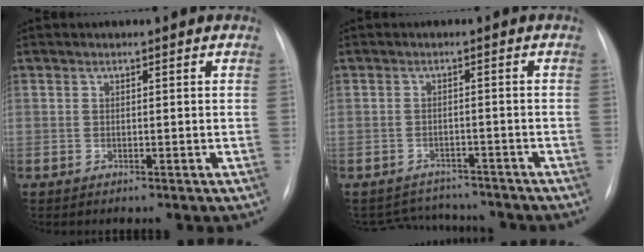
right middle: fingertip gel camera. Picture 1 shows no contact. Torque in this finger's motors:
{"motor_torque": [-0.64, -0.32, -0.16, -0.05]}